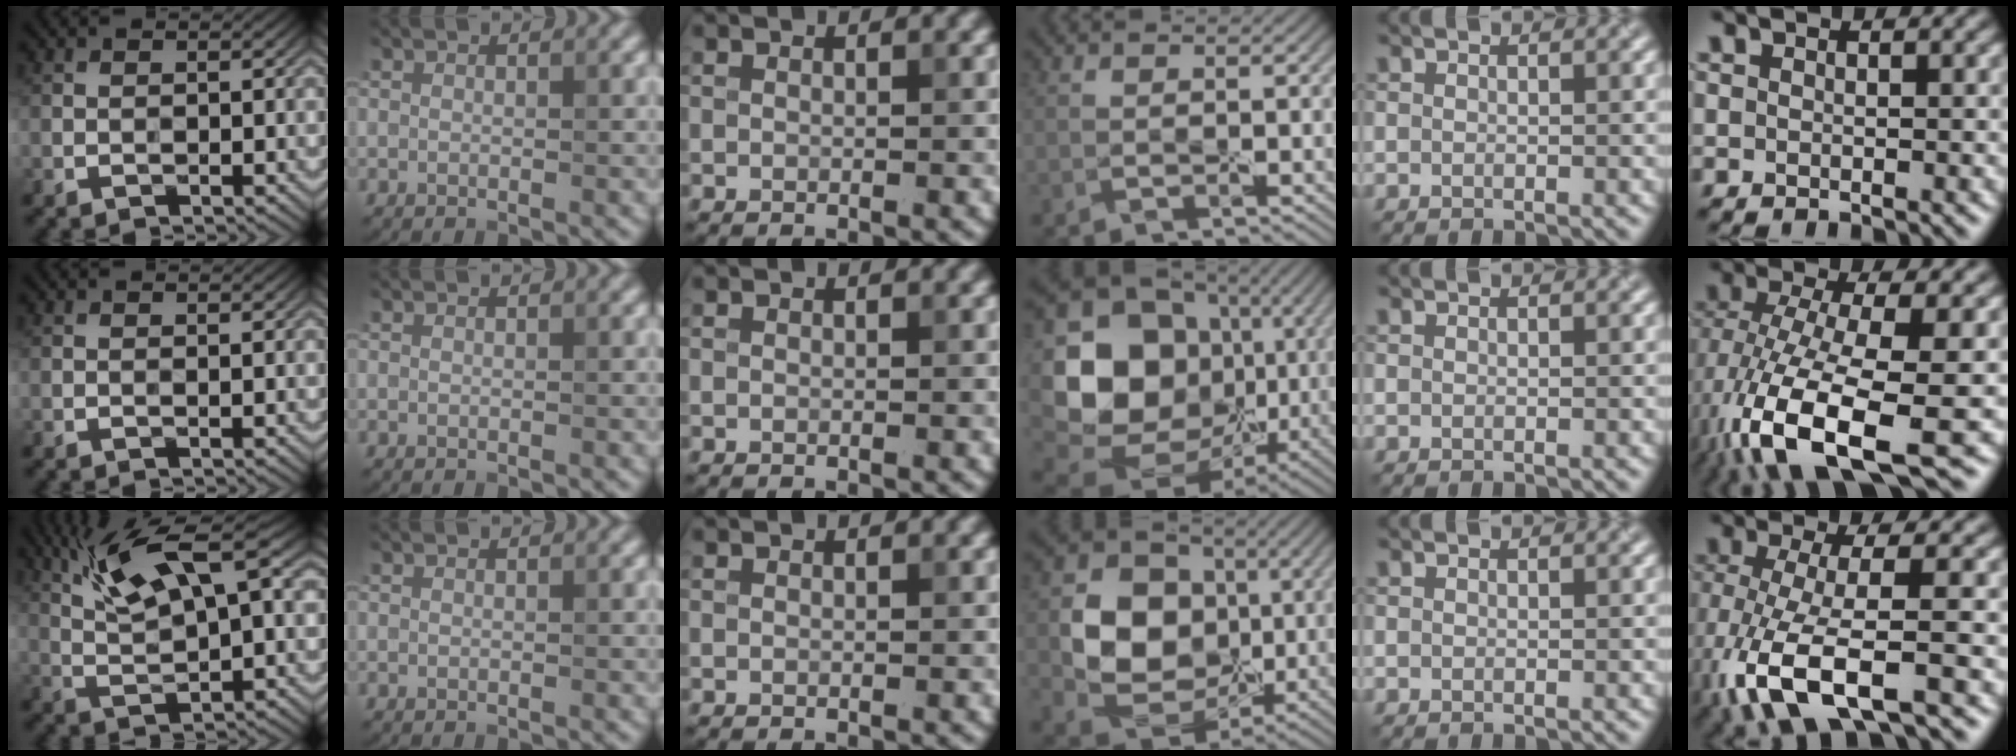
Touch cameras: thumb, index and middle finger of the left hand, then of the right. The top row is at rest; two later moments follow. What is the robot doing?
{"motion": "peel", "object": "window cling"}